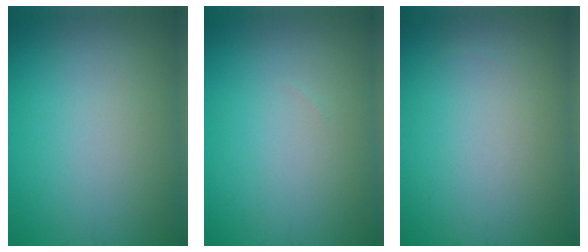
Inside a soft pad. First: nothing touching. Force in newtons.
{"total": 0.0}
{"total": 0.0}